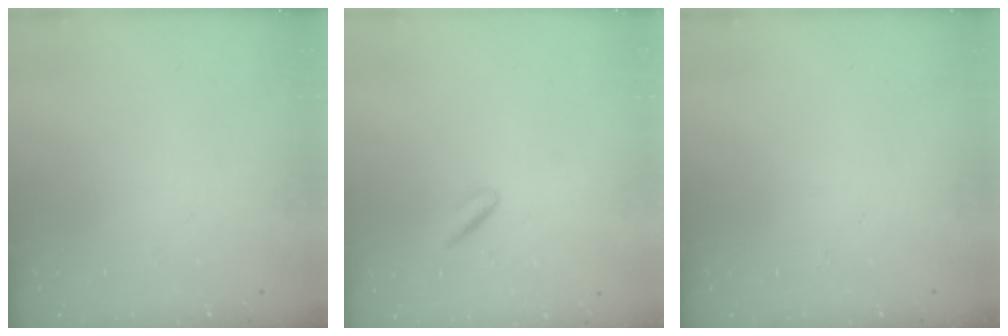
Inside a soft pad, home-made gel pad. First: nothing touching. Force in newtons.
{"total": 1.2, "press": 1.1, "slide": 0.5}
{"total": 0.0}